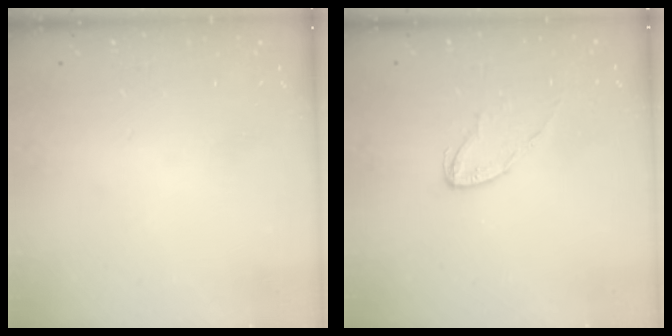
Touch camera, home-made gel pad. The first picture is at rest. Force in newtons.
{"total": 6.5, "press": 6.4, "slide": 0.6}